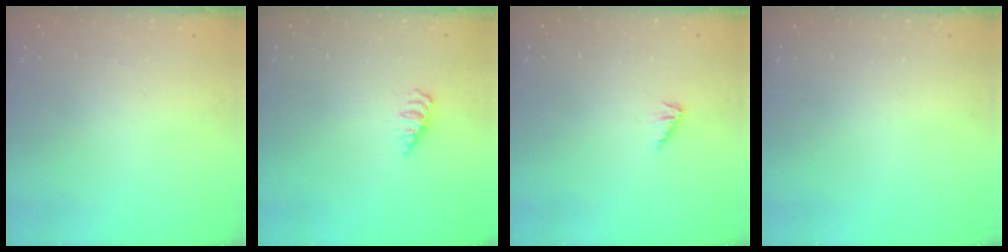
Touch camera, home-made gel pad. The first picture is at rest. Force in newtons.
{"total": 2.2, "press": 2.2, "slide": 0.3}
{"total": 2.6, "press": 2.5, "slide": 0.6}
{"total": 0.0}